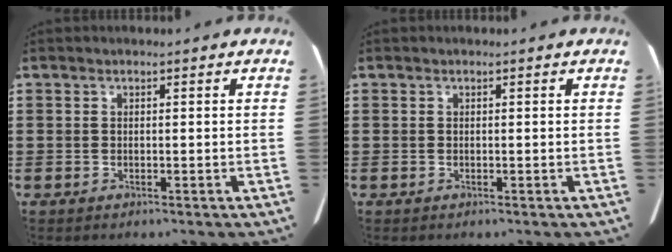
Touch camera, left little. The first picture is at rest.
{"total": 0.0}